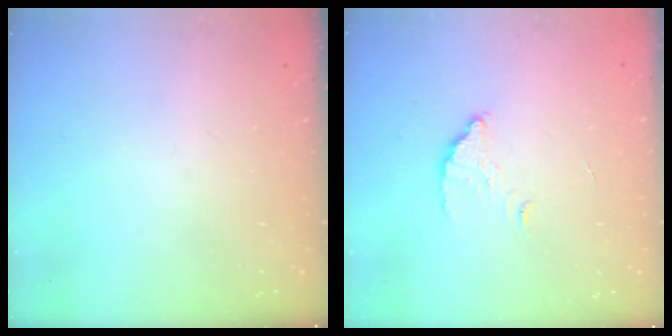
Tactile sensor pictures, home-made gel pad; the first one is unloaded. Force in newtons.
{"total": 2.6, "press": 2.6, "slide": 0.1}